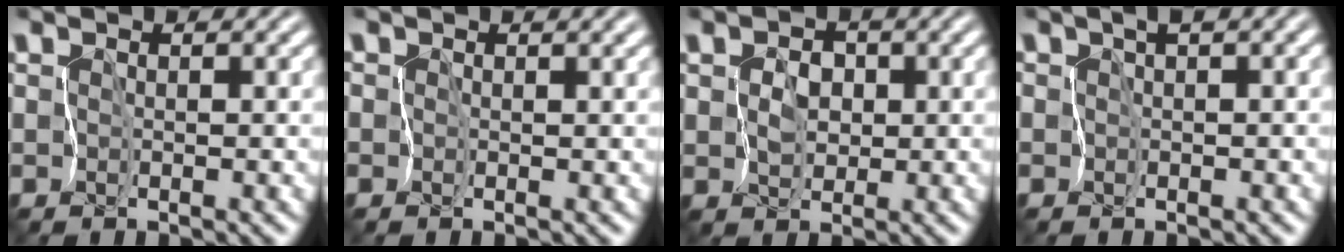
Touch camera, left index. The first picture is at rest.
{"total": 1.6, "force": [0.9, 0.8, 1.1], "torque": [-0.009, 0.000, 0.009]}
{"total": 2.2, "force": [0.0, 1.9, 1.2], "torque": [-0.023, -0.001, 0.002]}
{"total": 2.6, "force": [1.2, 0.8, 2.1], "torque": [-0.033, 0.010, 0.017]}